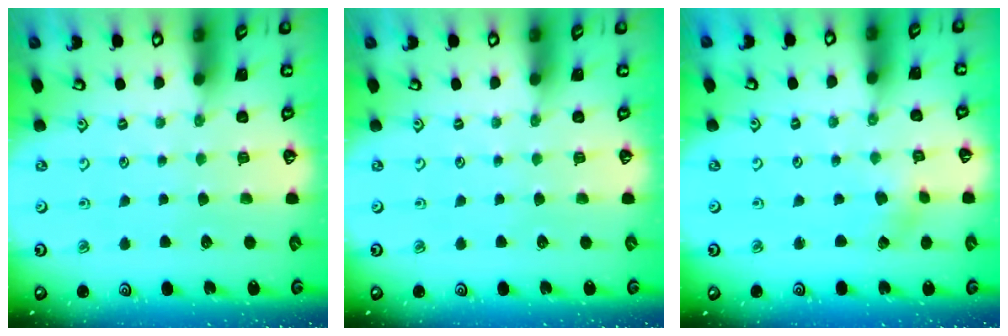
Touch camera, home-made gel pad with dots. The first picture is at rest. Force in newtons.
{"total": 0.0}
{"total": 1.6, "press": 1.6, "slide": 0.1}